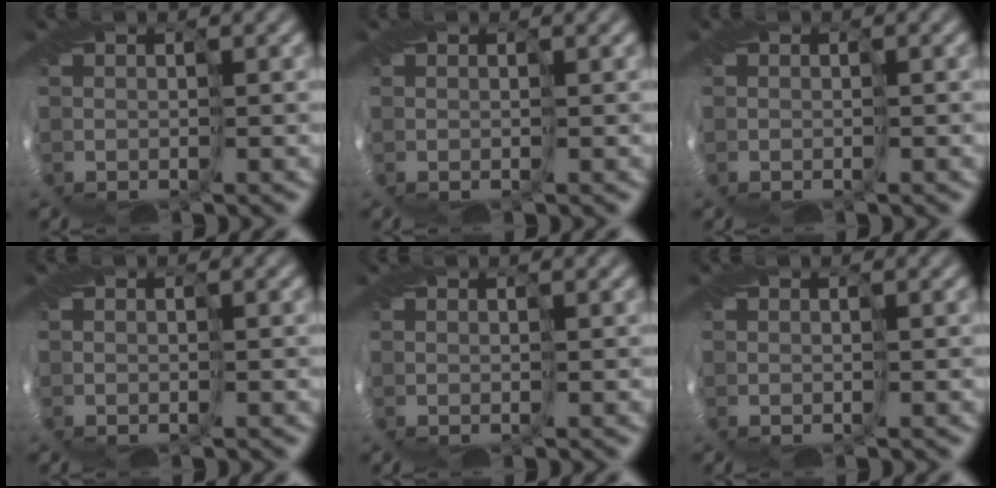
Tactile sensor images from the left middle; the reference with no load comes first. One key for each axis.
{"total": 0.0}
{"total": 0.0}
{"total": 0.0}
{"total": 0.8, "fx": 0.8, "fy": -0.2, "fz": 0.2, "tx": -0.003, "ty": 0.003, "tz": 0.008}
{"total": 0.5, "fx": 0.4, "fy": -0.3, "fz": 0.0, "tx": 0.000, "ty": 0.005, "tz": 0.005}